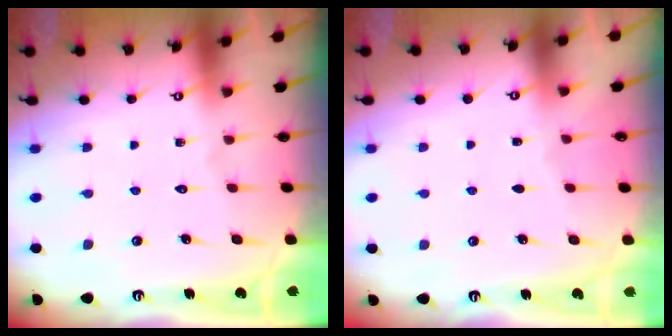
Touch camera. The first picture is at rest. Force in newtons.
{"total": 0.0}